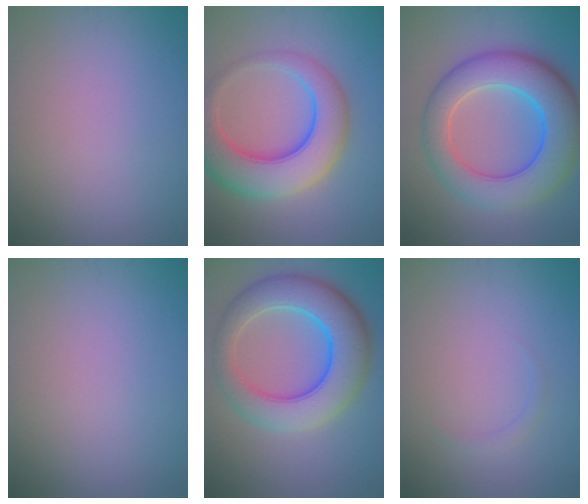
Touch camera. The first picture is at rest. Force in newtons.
{"total": 8.4, "press": 8.4, "slide": 0.2}
{"total": 10.5, "press": 10.5, "slide": 0.3}
{"total": 0.0}
{"total": 9.4, "press": 9.4, "slide": 0.2}
{"total": 0.8, "press": 0.8, "slide": 0.1}